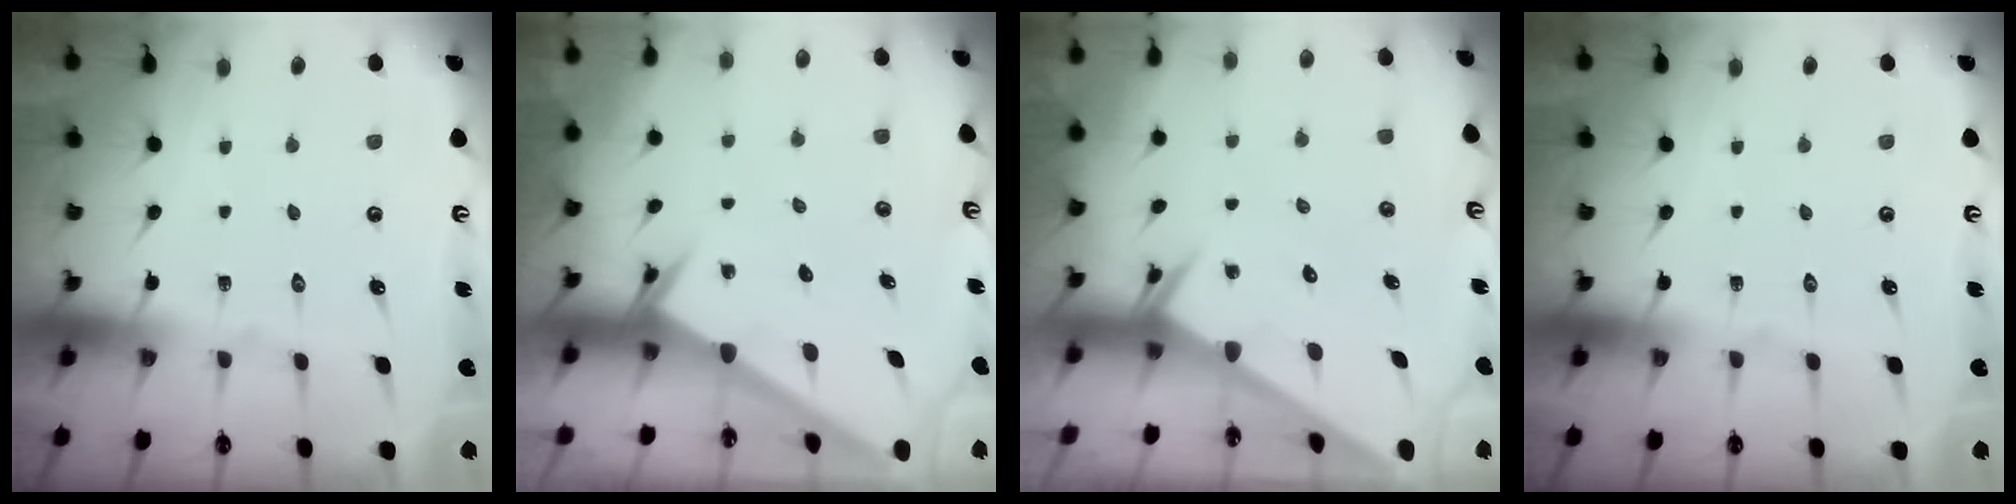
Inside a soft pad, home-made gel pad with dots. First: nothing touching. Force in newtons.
{"total": 2.0, "press": 2.0, "slide": 0.2}
{"total": 2.5, "press": 2.5, "slide": 0.1}
{"total": 0.0}